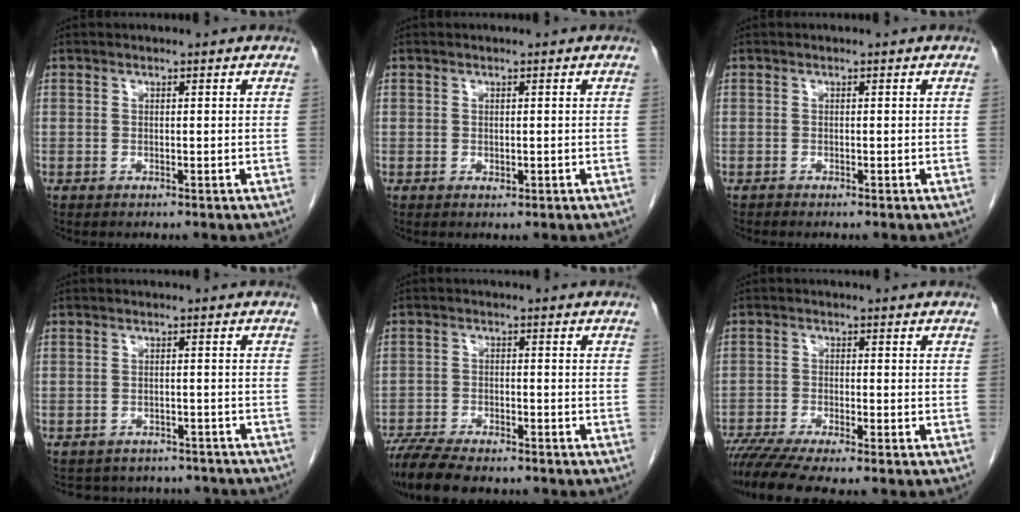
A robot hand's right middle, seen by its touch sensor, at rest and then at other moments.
{"total": 0.6, "force": [-0.2, 0.4, 0.5], "torque": [-0.007, -0.001, 0.000]}
{"total": 0.0}
{"total": 12.0, "force": [-10.9, 4.4, 2.3], "torque": [-0.038, 0.018, -0.118]}
{"total": 10.6, "force": [-9.0, 2.5, 5.1], "torque": [-0.088, -0.015, -0.145]}
{"total": 8.4, "force": [-7.0, 0.1, 4.5], "torque": [-0.074, -0.017, -0.117]}